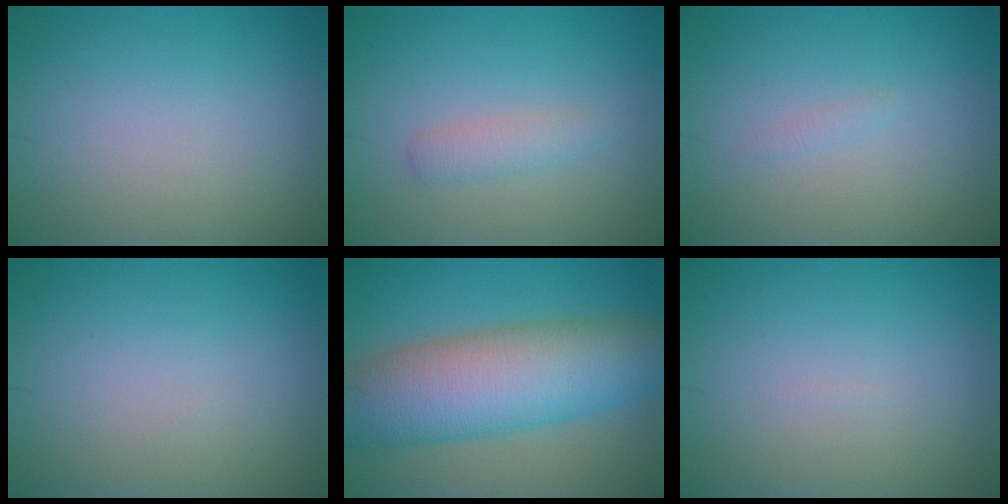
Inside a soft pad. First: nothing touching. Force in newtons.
{"total": 1.7, "press": 1.7, "slide": 0.1}
{"total": 0.5, "press": 0.5, "slide": 0.1}
{"total": 0.0}
{"total": 11.2, "press": 11.2, "slide": 0.3}
{"total": 0.0}